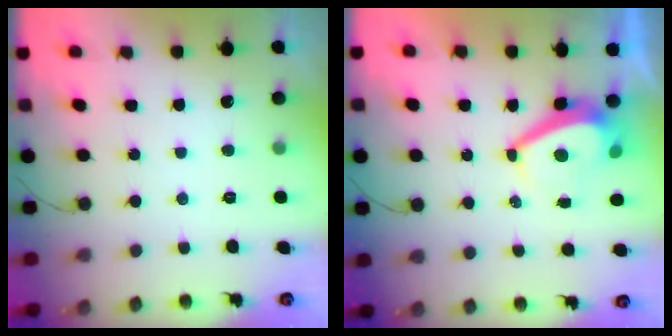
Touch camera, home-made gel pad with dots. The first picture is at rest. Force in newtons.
{"total": 5.1, "press": 5.0, "slide": 0.6}